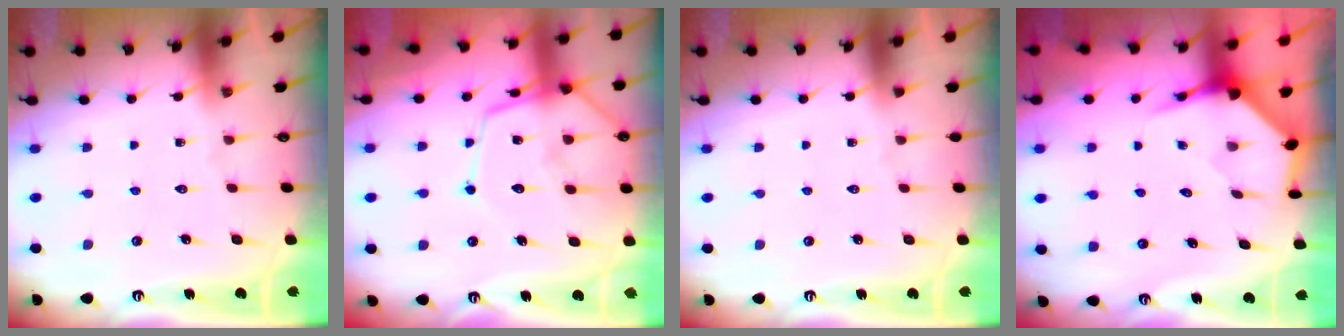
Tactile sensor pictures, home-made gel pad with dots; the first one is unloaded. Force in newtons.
{"total": 12.1, "press": 12.1, "slide": 1.1}
{"total": 0.0}
{"total": 4.0, "press": 3.9, "slide": 0.4}